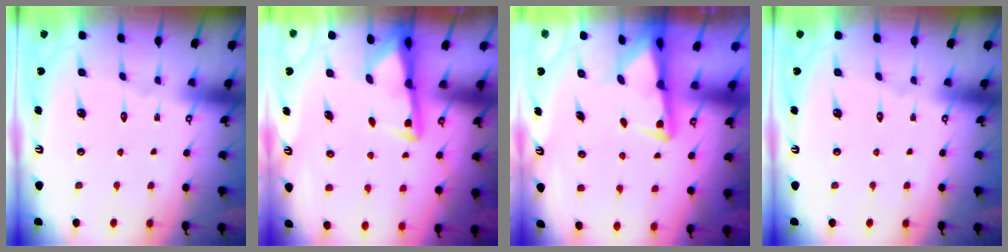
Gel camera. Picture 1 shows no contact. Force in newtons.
{"total": 3.0, "press": 2.9, "slide": 0.6}
{"total": 3.4, "press": 3.4, "slide": 0.6}
{"total": 0.0}